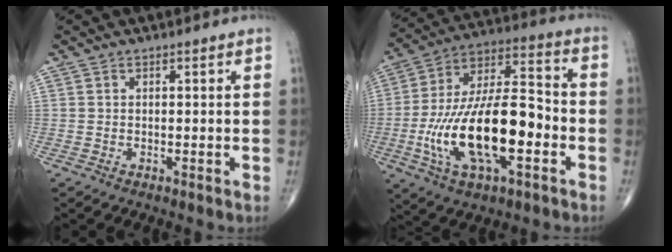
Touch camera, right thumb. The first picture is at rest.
{"total": 22.9, "force": [-5.7, 9.5, 20.0], "torque": [-0.371, 0.036, -0.093]}